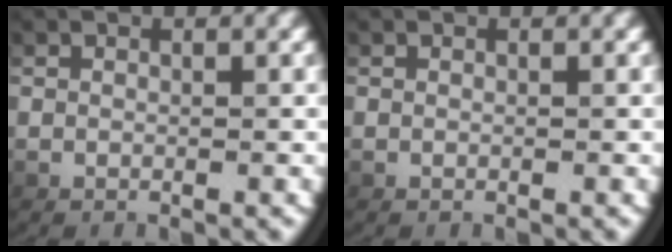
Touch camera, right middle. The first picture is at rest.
{"total": 0.0}